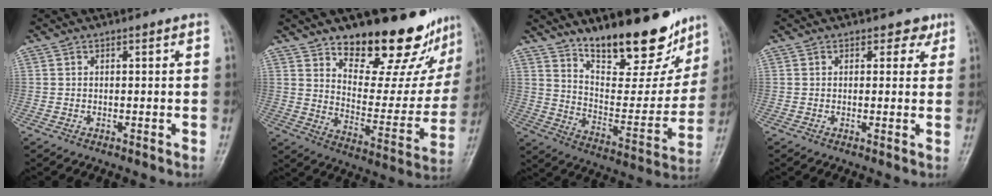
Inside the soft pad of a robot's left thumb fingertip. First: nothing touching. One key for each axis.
{"total": 22.3, "fx": 17.2, "fy": 9.0, "fz": 11.0, "tx": -0.100, "ty": -0.121, "tz": 0.241}
{"total": 21.2, "fx": 15.6, "fy": 7.8, "fz": 12.1, "tx": -0.125, "ty": -0.099, "tz": 0.247}
{"total": 2.4, "fx": 1.4, "fy": 1.8, "fz": 0.7, "tx": 0.017, "ty": -0.003, "tz": 0.010}